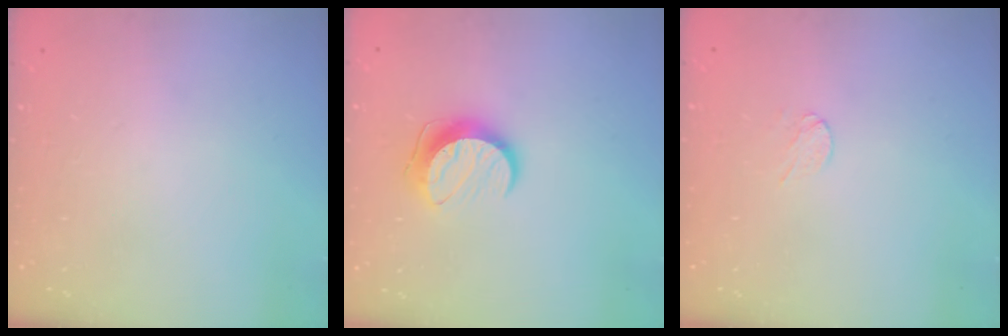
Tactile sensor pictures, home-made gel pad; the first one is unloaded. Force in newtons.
{"total": 10.1, "press": 10.1, "slide": 0.1}
{"total": 3.0, "press": 3.0, "slide": 0.2}